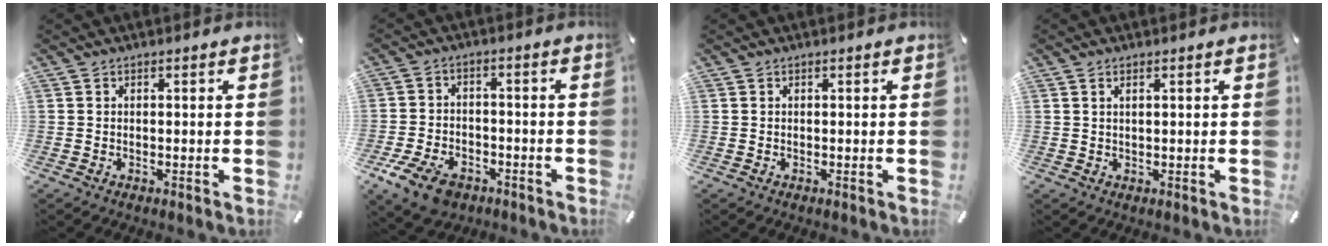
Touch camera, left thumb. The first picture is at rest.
{"total": 9.0, "force": [-5.3, 5.6, 4.7], "torque": [-0.102, 0.024, -0.097]}
{"total": 0.0}
{"total": 1.2, "force": [0.5, 0.3, 1.0], "torque": [-0.021, 0.001, 0.009]}